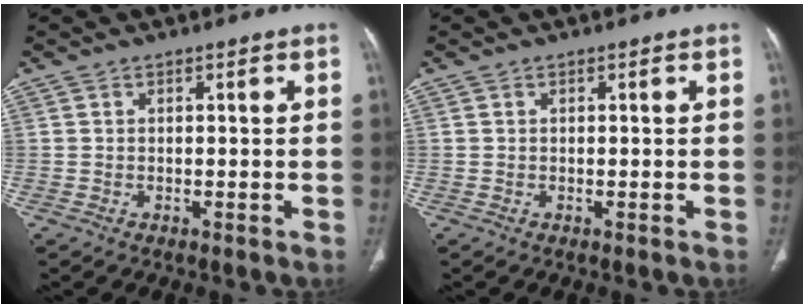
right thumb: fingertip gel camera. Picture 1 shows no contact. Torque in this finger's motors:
{"motor_torque": [-0.12, 0.12, -0.15, 0.04, 0.00]}